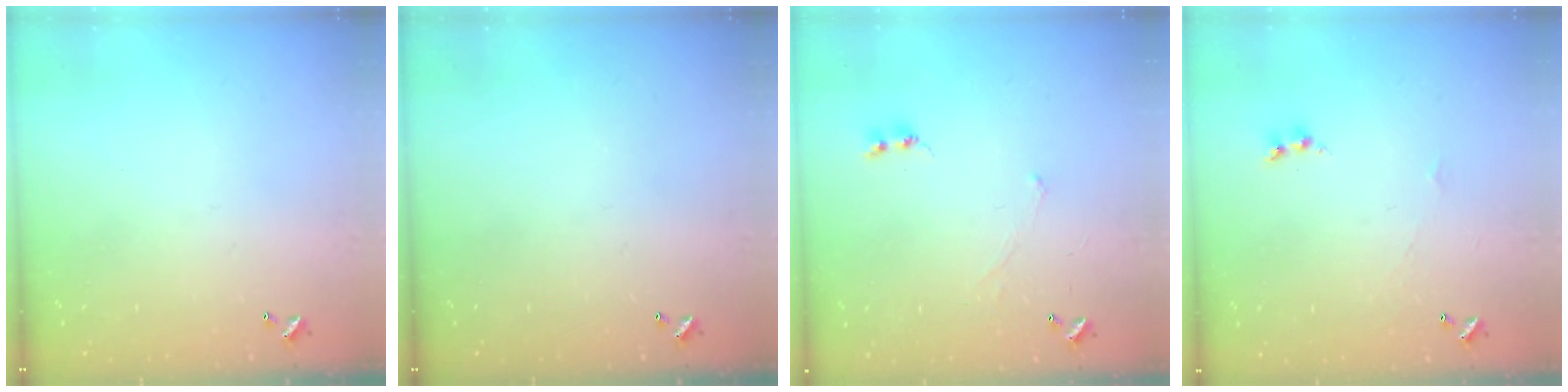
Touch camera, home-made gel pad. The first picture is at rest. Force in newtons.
{"total": 0.0}
{"total": 0.7, "press": 0.4, "slide": 0.5}
{"total": 1.7, "press": 1.6, "slide": 0.6}